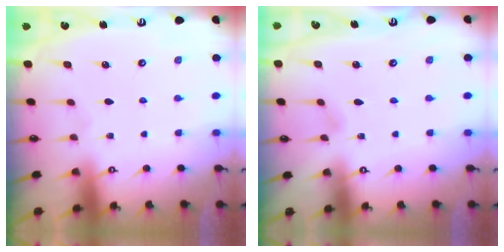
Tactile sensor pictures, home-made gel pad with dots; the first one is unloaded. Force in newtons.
{"total": 2.2, "press": 2.2, "slide": 0.3}